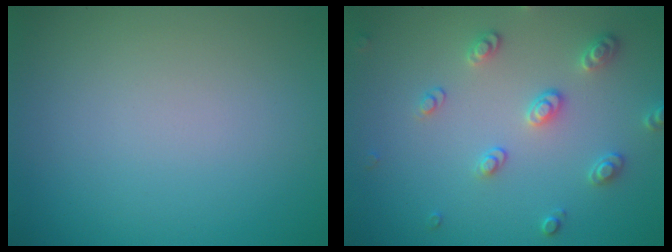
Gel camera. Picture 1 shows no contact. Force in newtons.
{"total": 2.6, "press": 2.6, "slide": 0.2}